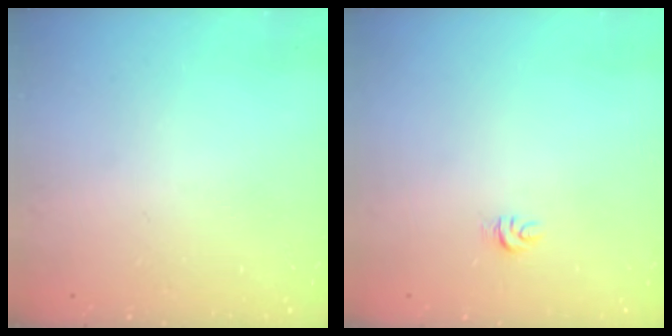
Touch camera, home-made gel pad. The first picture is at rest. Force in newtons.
{"total": 3.6, "press": 3.5, "slide": 0.4}